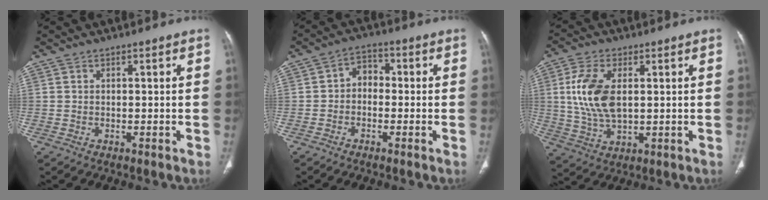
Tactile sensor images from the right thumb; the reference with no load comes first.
{"total": 4.2, "force": [-0.7, 3.3, 2.6], "torque": [-0.022, 0.017, -0.026]}
{"total": 11.5, "force": [1.9, 6.2, 9.5], "torque": [-0.200, -0.009, 0.040]}